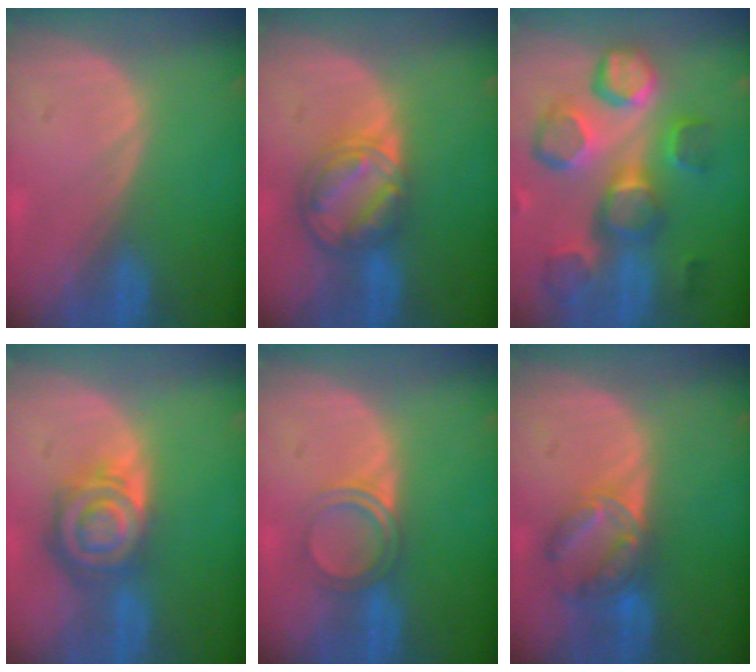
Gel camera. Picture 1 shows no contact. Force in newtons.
{"total": 8.0, "press": 6.8, "slide": 4.2}
{"total": 12.7, "press": 11.2, "slide": 6.0}
{"total": 8.3, "press": 7.1, "slide": 4.2}
{"total": 3.8, "press": 3.6, "slide": 1.3}
{"total": 7.3, "press": 6.0, "slide": 4.1}